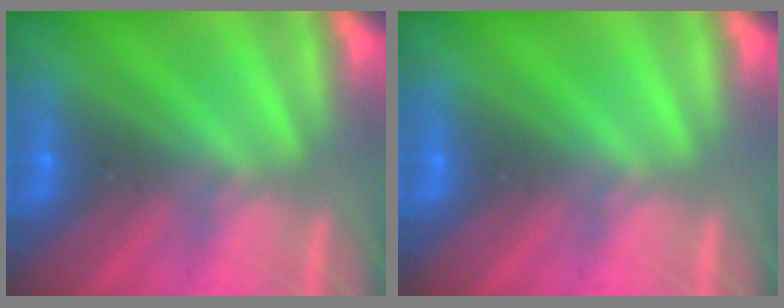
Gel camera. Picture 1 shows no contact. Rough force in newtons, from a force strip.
{"total": 0.0}